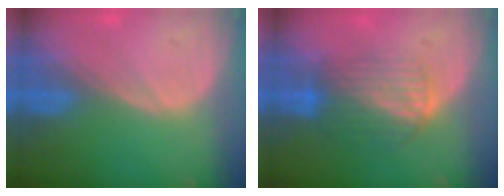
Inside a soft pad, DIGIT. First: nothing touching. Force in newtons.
{"total": 6.7, "press": 6.1, "slide": 2.8}